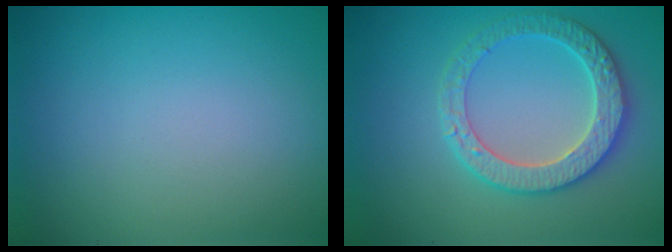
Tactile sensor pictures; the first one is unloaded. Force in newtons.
{"total": 4.2, "press": 4.0, "slide": 1.0}